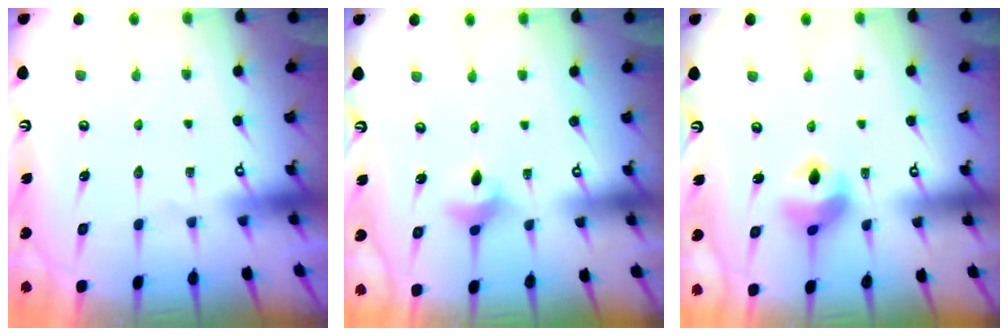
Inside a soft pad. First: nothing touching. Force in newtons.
{"total": 4.3, "press": 4.2, "slide": 0.7}
{"total": 9.6, "press": 9.4, "slide": 2.1}